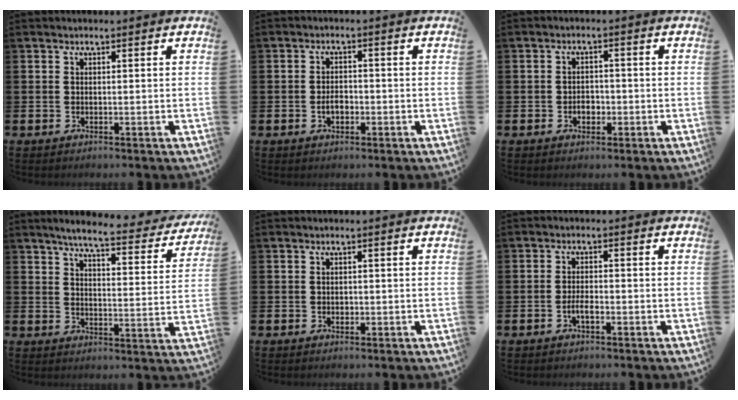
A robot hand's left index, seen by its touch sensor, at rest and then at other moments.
{"total": 2.4, "force": [-0.7, 1.6, 1.7], "torque": [-0.022, -0.001, -0.016]}
{"total": 2.2, "force": [-0.7, 1.7, 1.2], "torque": [-0.007, -0.003, -0.019]}
{"total": 5.9, "force": [5.3, 0.6, 2.5], "torque": [-0.057, -0.037, 0.084]}
{"total": 0.8, "force": [-0.1, 0.7, 0.2], "torque": [-0.005, 0.006, -0.003]}
{"total": 2.0, "force": [-0.8, 0.8, 1.7], "torque": [-0.032, 0.003, -0.016]}